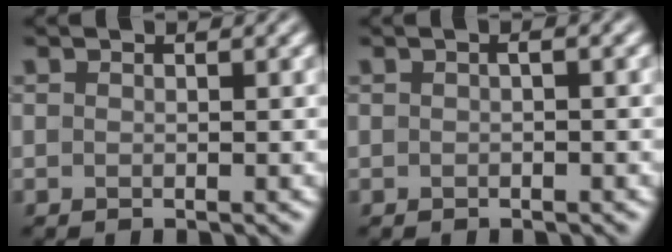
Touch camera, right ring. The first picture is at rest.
{"total": 0.7, "force": [-0.1, 0.3, 0.6], "torque": [-0.013, 0.003, -0.001]}